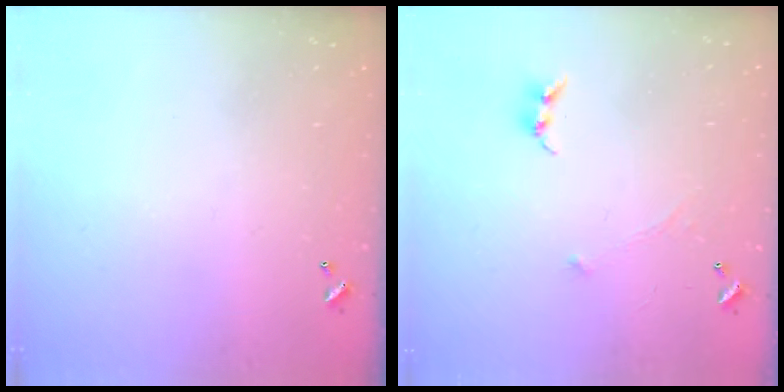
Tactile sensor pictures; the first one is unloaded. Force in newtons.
{"total": 0.8, "press": 0.6, "slide": 0.5}